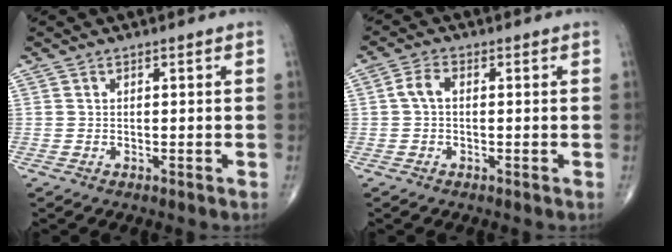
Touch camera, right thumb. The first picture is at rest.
{"total": 2.8, "force": [0.0, 1.6, 2.3], "torque": [-0.047, 0.009, -0.004]}